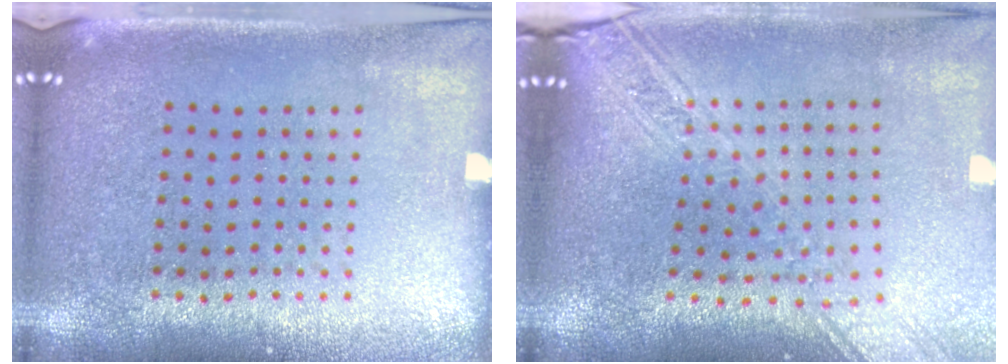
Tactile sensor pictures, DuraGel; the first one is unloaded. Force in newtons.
{"total": 2.7, "press": 2.2, "slide": 1.5}